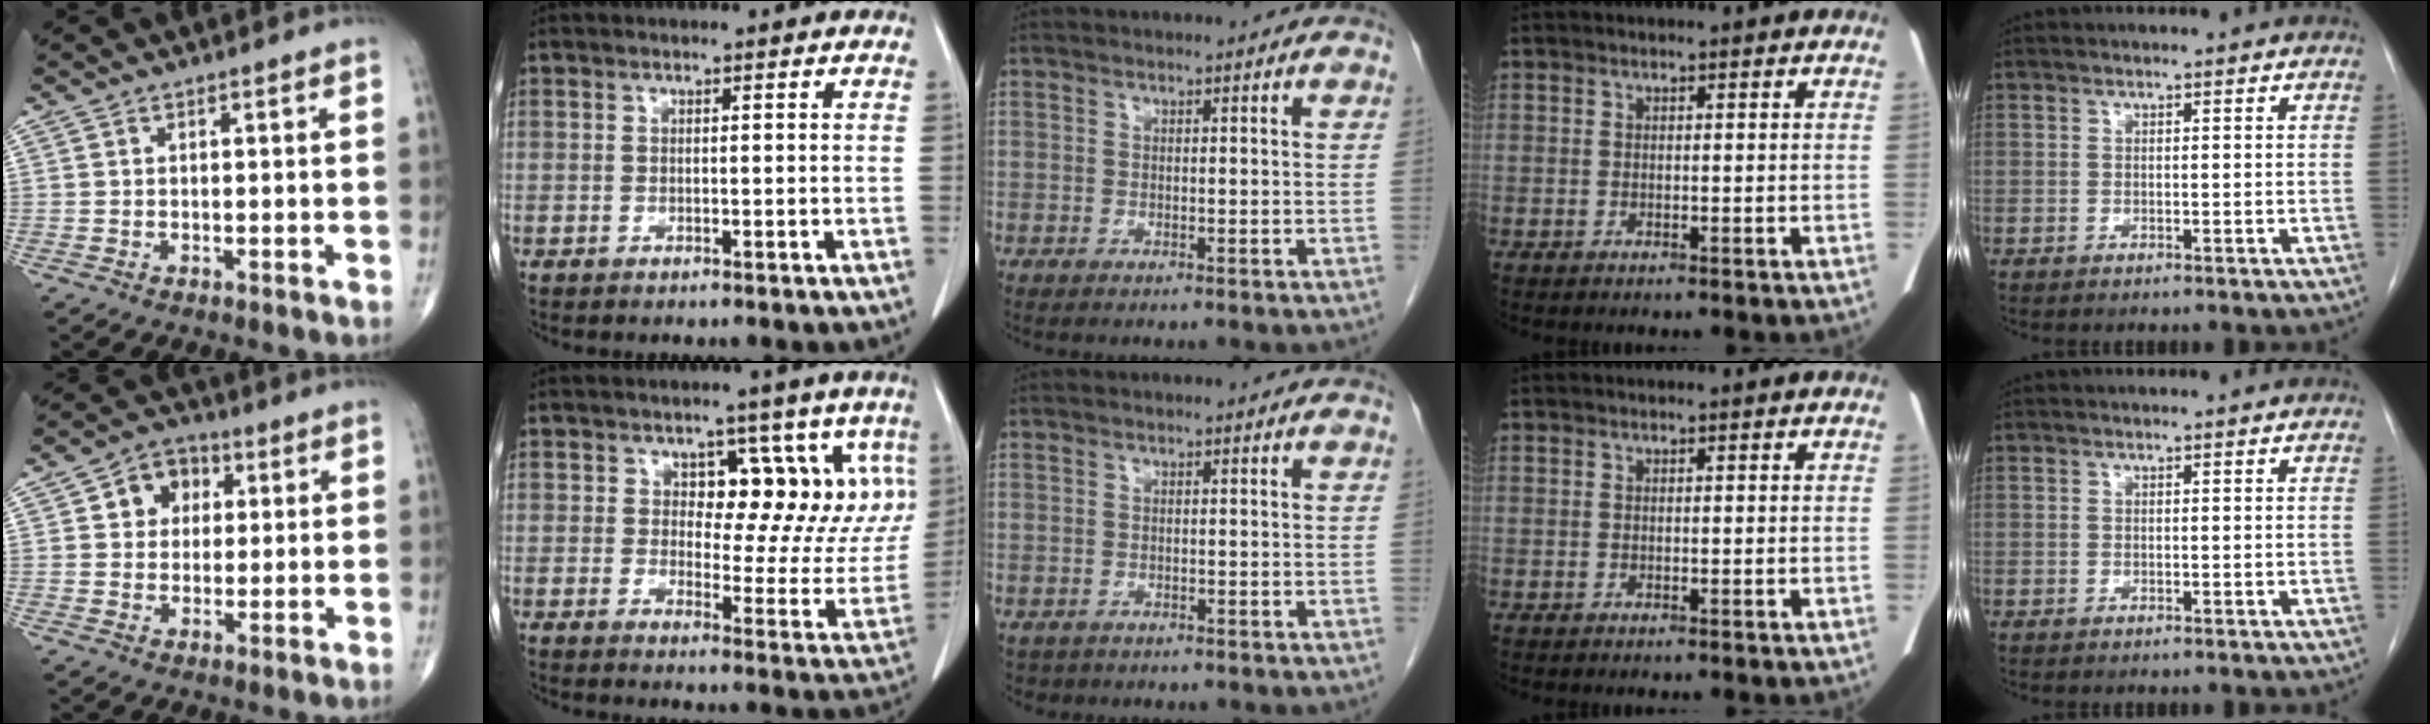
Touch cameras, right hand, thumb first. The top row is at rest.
{"thumb": {"total": 7.3, "force": [1.9, 6.0, 3.6], "torque": [-0.020, 0.006, 0.023]}, "index": {"total": 12.1, "force": [5.1, 7.0, 8.5], "torque": [-0.085, 0.008, 0.077]}, "middle": {"total": 2.0, "force": [-1.4, 1.5, 0.3], "torque": [-0.011, 0.001, -0.019]}}